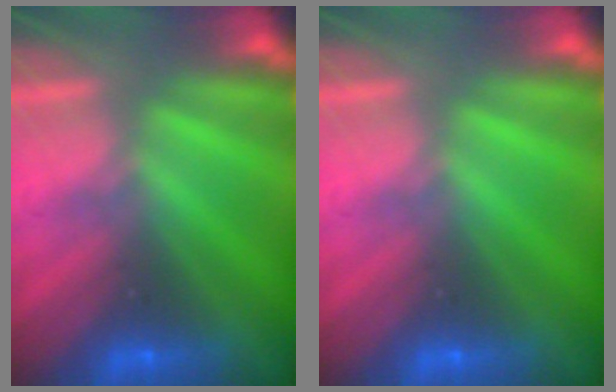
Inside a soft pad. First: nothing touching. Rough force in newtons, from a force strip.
{"total": 0.0}